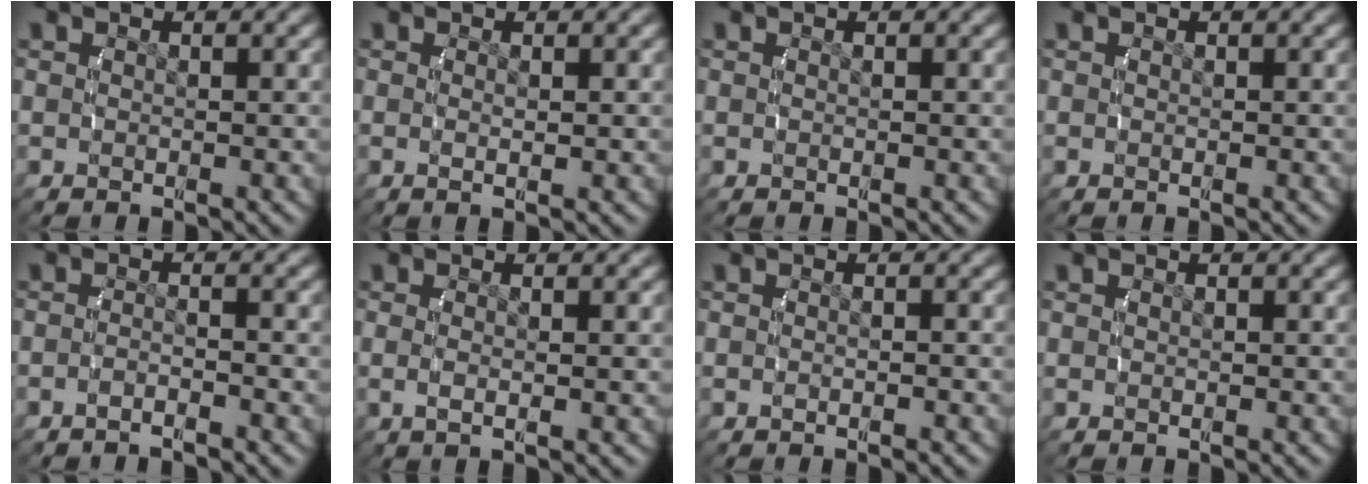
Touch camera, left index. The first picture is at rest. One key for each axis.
{"total": 0.8, "fx": -0.1, "fy": 0.0, "fz": 0.8, "tx": -0.022, "ty": -0.010, "tz": 0.004}
{"total": 0.0}
{"total": 0.0}
{"total": 2.0, "fx": -1.9, "fy": 0.1, "fz": 0.8, "tx": -0.017, "ty": -0.002, "tz": -0.033}
{"total": 1.5, "fx": -0.1, "fy": 0.2, "fz": 1.4, "tx": -0.042, "ty": -0.012, "tz": 0.005}
{"total": 0.9, "fx": -0.7, "fy": 0.2, "fz": 0.4, "tx": -0.012, "ty": 0.000, "tz": -0.013}
{"total": 0.0}